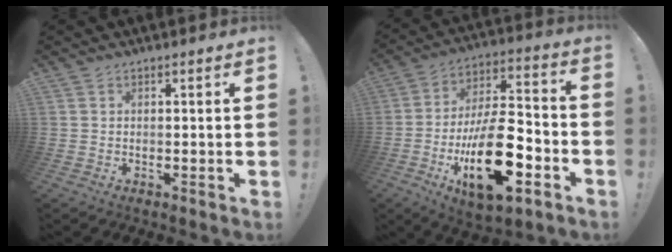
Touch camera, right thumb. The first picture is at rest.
{"total": 24.6, "force": [-8.5, 10.8, 20.4], "torque": [-0.365, 0.049, -0.127]}